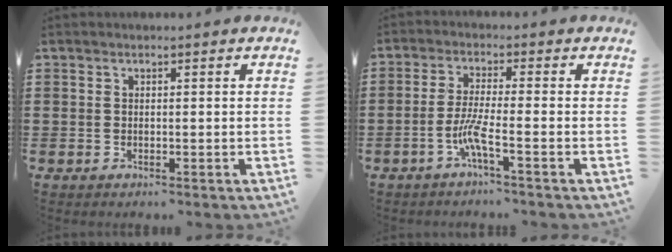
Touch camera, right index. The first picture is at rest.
{"total": 5.1, "force": [-2.4, 0.0, 4.5], "torque": [-0.105, -0.014, -0.053]}